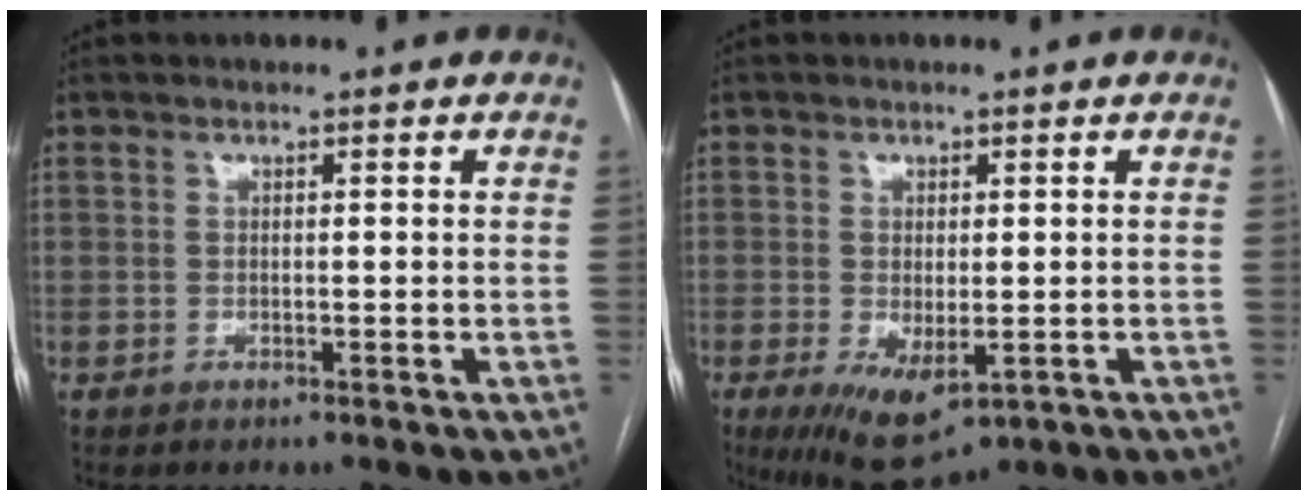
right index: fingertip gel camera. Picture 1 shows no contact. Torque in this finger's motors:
{"motor_torque": [0.90, -0.18, 0.38, 0.09]}